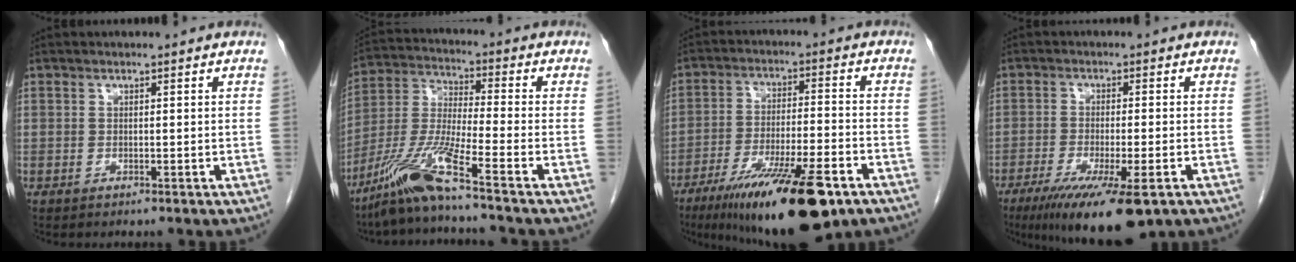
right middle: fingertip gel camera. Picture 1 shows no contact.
{"total": 10.6, "force": [-7.5, -1.1, 7.3], "torque": [-0.161, -0.025, -0.153]}
{"total": 18.6, "force": [-11.5, 3.1, 14.2], "torque": [-0.210, -0.035, -0.188]}
{"total": 13.0, "force": [-8.3, 2.0, 9.9], "torque": [-0.154, -0.033, -0.130]}